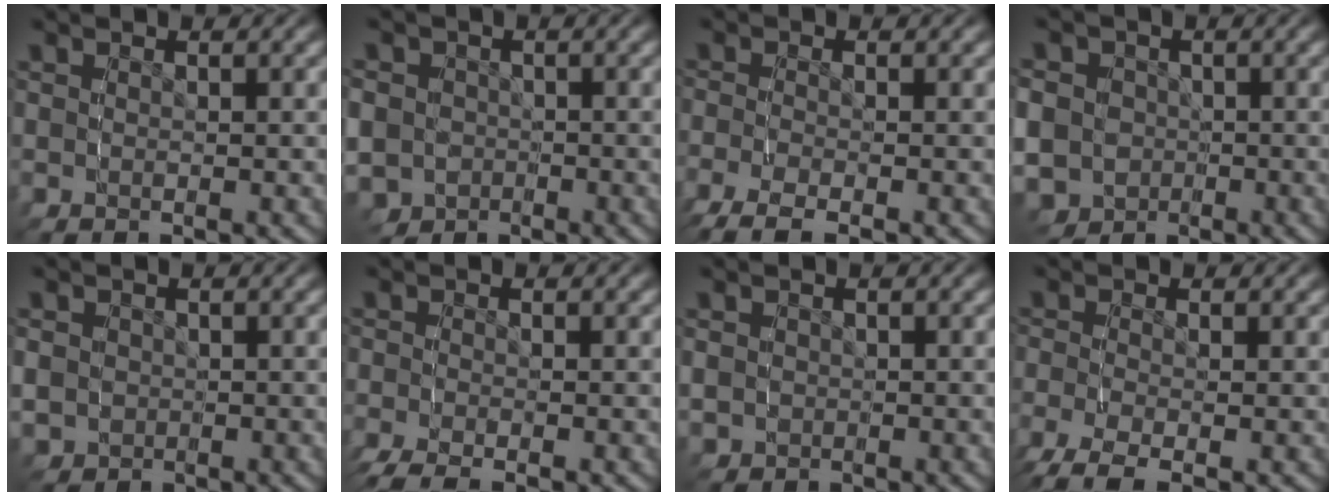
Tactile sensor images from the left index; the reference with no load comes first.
{"total": 9.8, "force": [-3.4, 8.6, 3.1], "torque": [-0.075, -0.041, -0.055]}
{"total": 4.4, "force": [-2.9, 2.0, 2.6], "torque": [-0.060, -0.017, -0.040]}
{"total": 10.8, "force": [-3.0, 9.7, 3.8], "torque": [-0.086, -0.042, -0.047]}
{"total": 4.1, "force": [-0.8, 3.8, 1.4], "torque": [-0.036, -0.022, -0.005]}
{"total": 3.6, "force": [-2.7, 1.7, 1.6], "torque": [-0.030, -0.008, -0.043]}
{"total": 2.7, "force": [-0.4, 2.6, 0.7], "torque": [-0.019, -0.014, -0.001]}
{"total": 4.7, "force": [-2.9, 2.2, 3.0], "torque": [-0.073, -0.024, -0.035]}